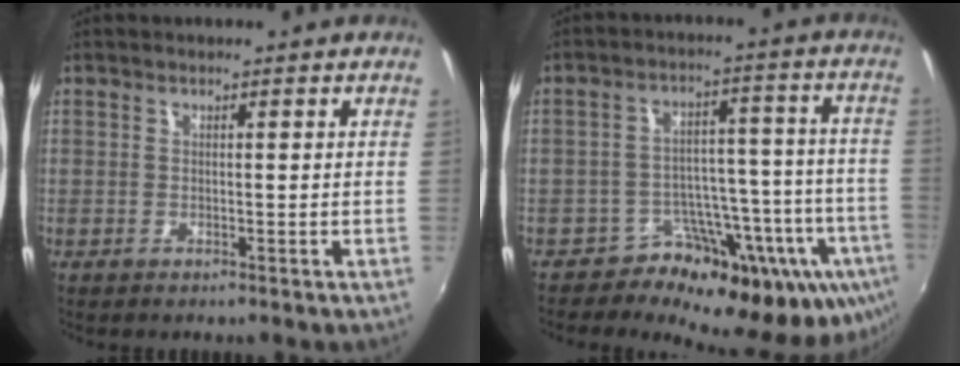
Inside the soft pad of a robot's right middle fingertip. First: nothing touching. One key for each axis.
{"total": 16.5, "fx": -10.9, "fy": 9.8, "fz": 7.5, "tx": -0.090, "ty": 0.019, "tz": -0.155}